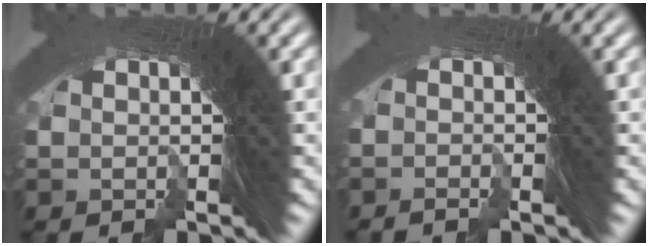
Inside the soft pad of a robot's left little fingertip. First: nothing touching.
{"total": 1.4, "force": [-1.1, -0.3, -0.9], "torque": [0.011, -0.004, -0.019]}